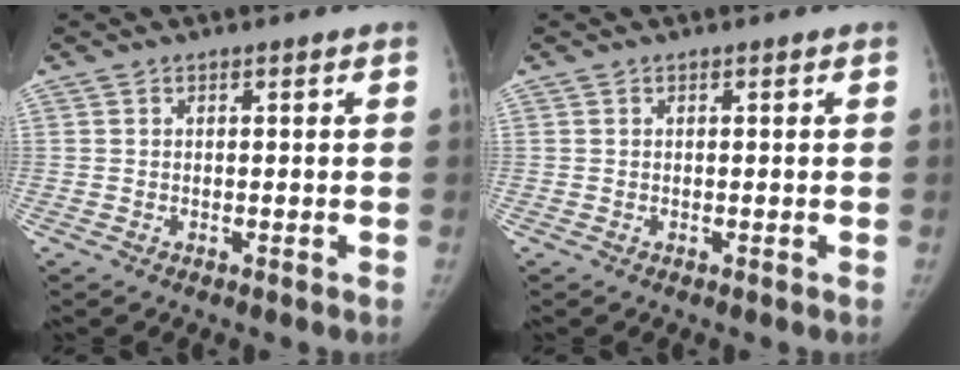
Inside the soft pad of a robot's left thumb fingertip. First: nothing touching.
{"total": 0.0}